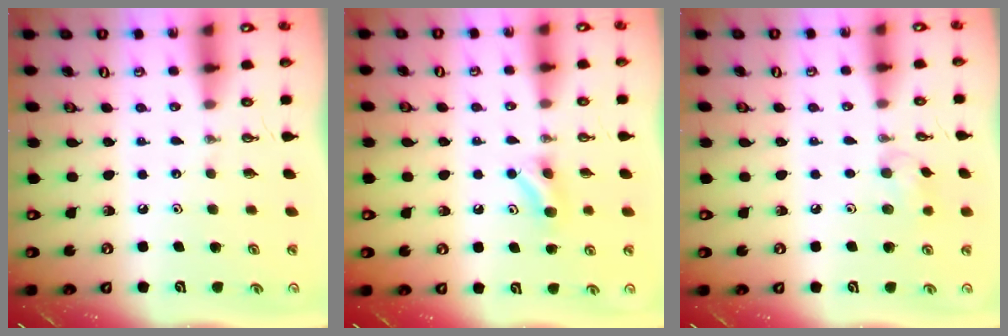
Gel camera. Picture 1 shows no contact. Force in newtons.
{"total": 5.1, "press": 4.9, "slide": 1.4}
{"total": 8.3, "press": 8.0, "slide": 2.2}